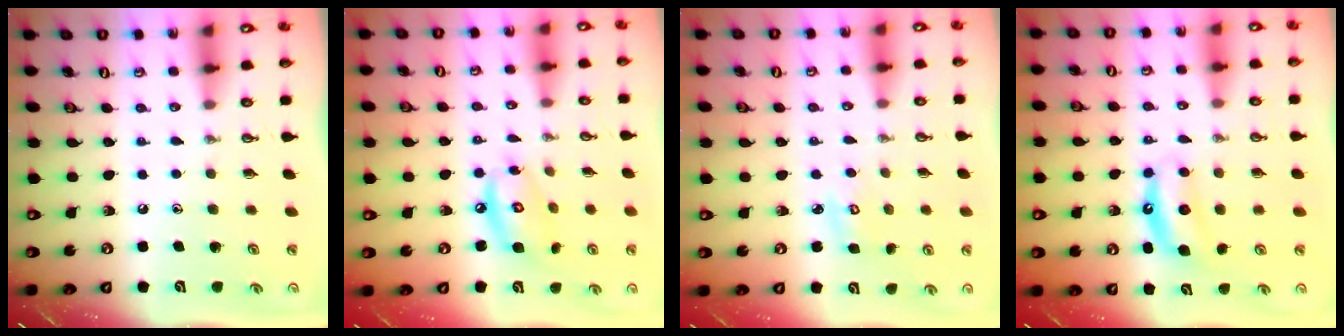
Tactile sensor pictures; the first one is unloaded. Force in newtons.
{"total": 10.0, "press": 10.0, "slide": 0.8}
{"total": 2.9, "press": 2.9, "slide": 0.2}
{"total": 6.6, "press": 6.6, "slide": 0.5}